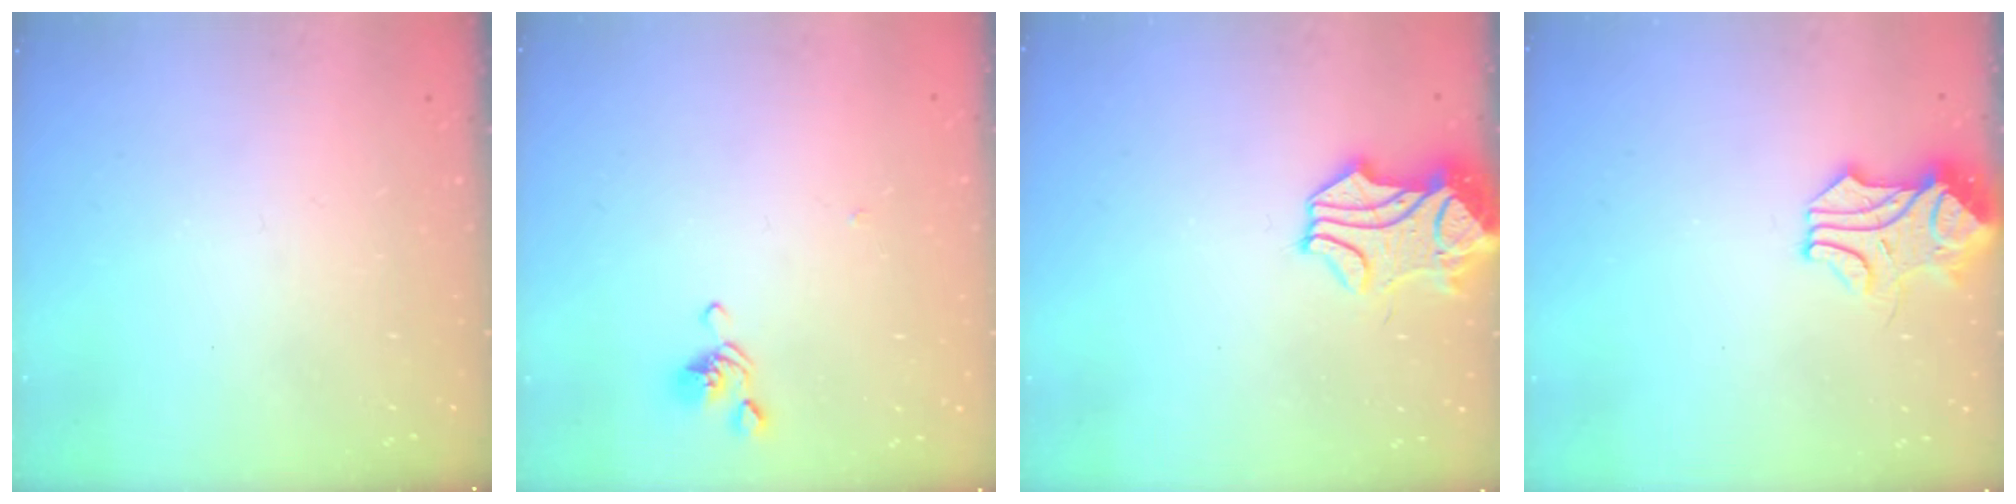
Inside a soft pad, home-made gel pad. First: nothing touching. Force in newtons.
{"total": 2.7, "press": 2.7, "slide": 0.6}
{"total": 2.5, "press": 2.0, "slide": 1.4}
{"total": 1.4, "press": 1.3, "slide": 0.5}